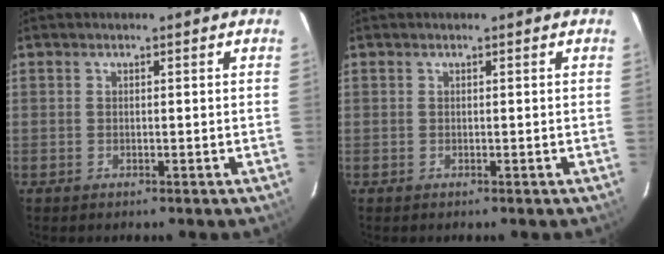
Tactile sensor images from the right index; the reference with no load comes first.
{"total": 0.0}